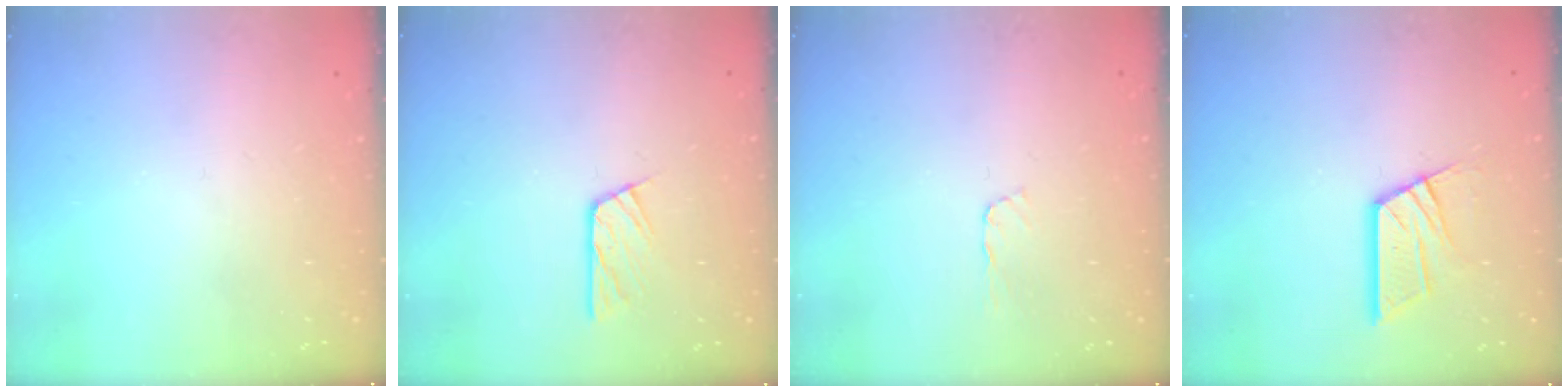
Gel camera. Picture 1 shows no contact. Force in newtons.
{"total": 6.1, "press": 6.1, "slide": 0.7}
{"total": 2.1, "press": 2.1, "slide": 0.3}
{"total": 12.0, "press": 12.0, "slide": 1.2}